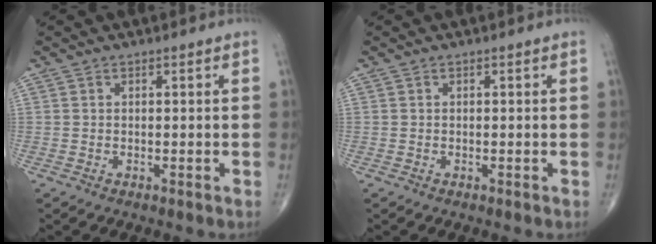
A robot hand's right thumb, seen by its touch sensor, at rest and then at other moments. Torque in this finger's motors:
{"motor_torque": [-0.21, 0.18, 0.00, 0.00, 0.03]}